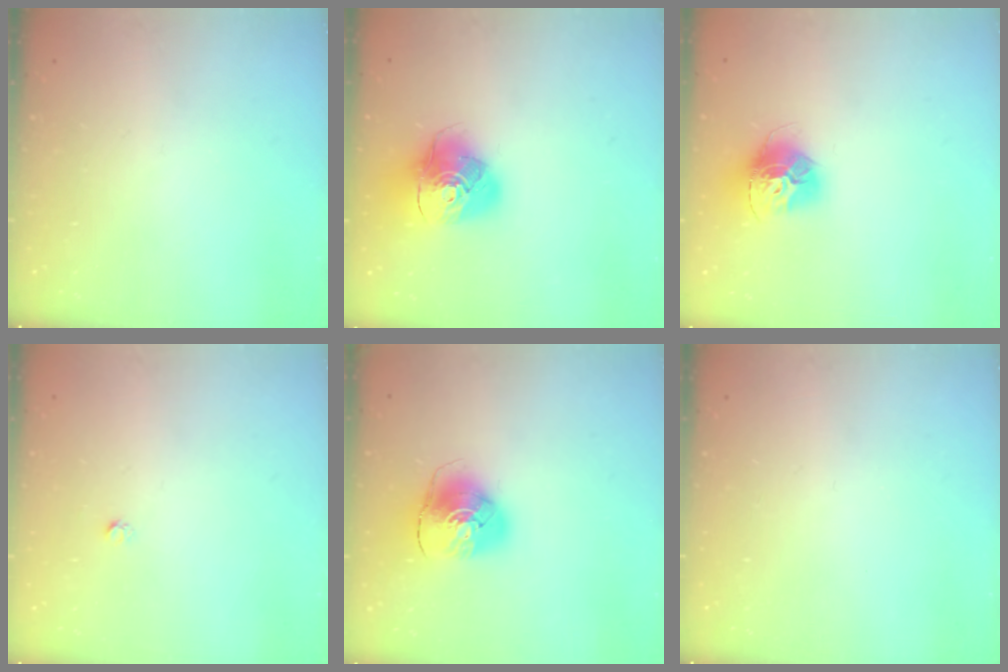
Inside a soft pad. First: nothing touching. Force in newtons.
{"total": 14.5, "press": 14.4, "slide": 1.9}
{"total": 13.9, "press": 13.8, "slide": 1.4}
{"total": 1.6, "press": 1.5, "slide": 0.1}
{"total": 9.7, "press": 9.6, "slide": 1.4}
{"total": 0.0}